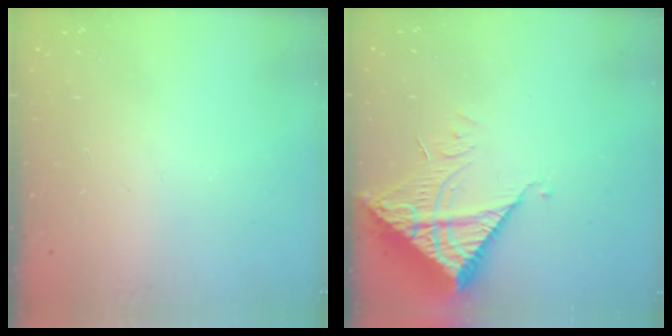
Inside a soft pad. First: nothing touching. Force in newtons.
{"total": 9.1, "press": 9.1, "slide": 0.9}